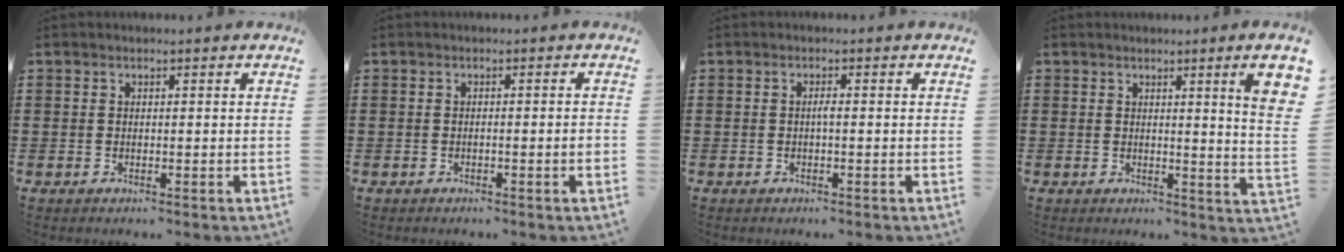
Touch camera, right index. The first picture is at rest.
{"total": 1.2, "force": [-0.6, -0.1, 1.1], "torque": [-0.016, -0.004, -0.011]}
{"total": 1.1, "force": [-0.2, 0.1, 1.0], "torque": [-0.021, -0.001, -0.005]}
{"total": 5.0, "force": [2.1, -0.4, 4.5], "torque": [-0.073, -0.013, 0.031]}